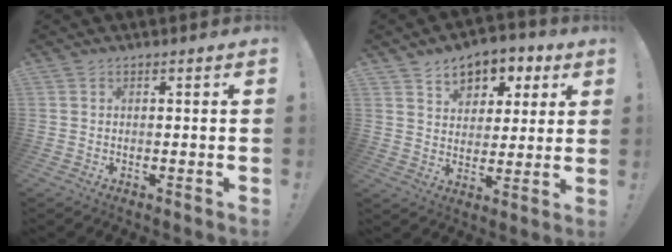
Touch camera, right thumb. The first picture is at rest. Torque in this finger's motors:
{"motor_torque": [0.01, 0.08, 0.24, 0.43, 0.00]}